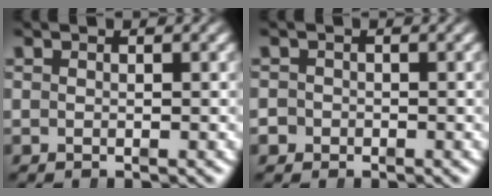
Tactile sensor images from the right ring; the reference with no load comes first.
{"total": 1.6, "force": [-0.9, 1.3, -0.2], "torque": [0.000, -0.007, -0.017]}